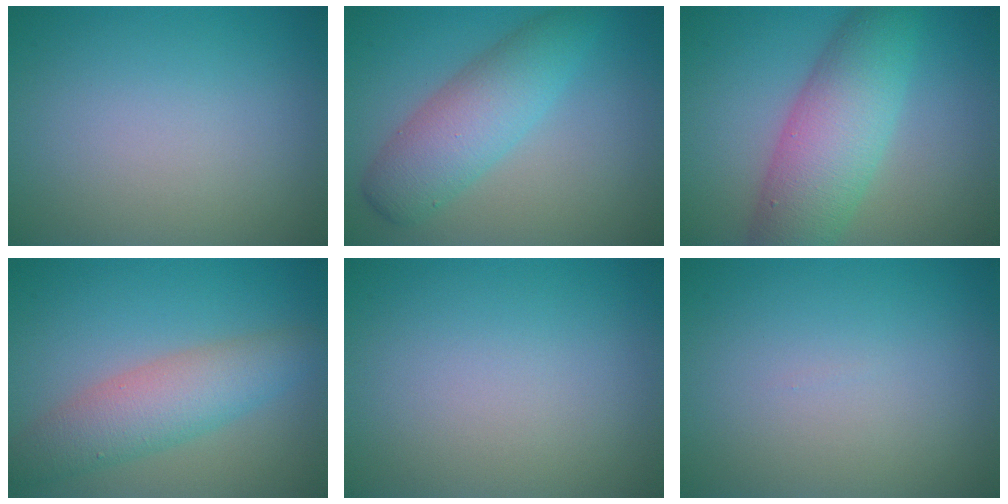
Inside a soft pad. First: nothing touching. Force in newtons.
{"total": 5.4, "press": 5.4, "slide": 0.1}
{"total": 7.5, "press": 7.5, "slide": 0.1}
{"total": 5.0, "press": 5.0, "slide": 0.1}
{"total": 0.0}
{"total": 0.0}